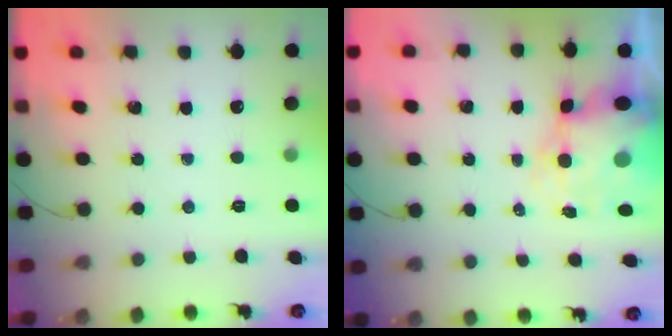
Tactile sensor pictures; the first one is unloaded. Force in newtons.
{"total": 8.3, "press": 7.9, "slide": 2.4}